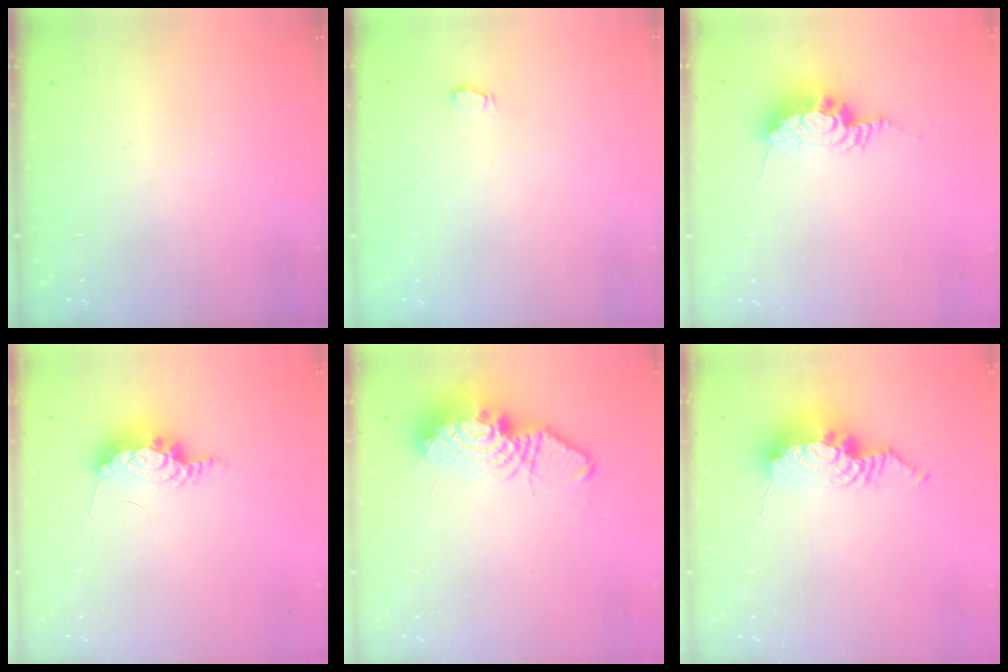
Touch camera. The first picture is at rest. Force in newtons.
{"total": 3.6, "press": 3.4, "slide": 1.3}
{"total": 8.4, "press": 8.4, "slide": 0.4}
{"total": 7.4, "press": 7.1, "slide": 1.9}
{"total": 14.2, "press": 14.1, "slide": 1.2}
{"total": 11.2, "press": 10.9, "slide": 2.9}